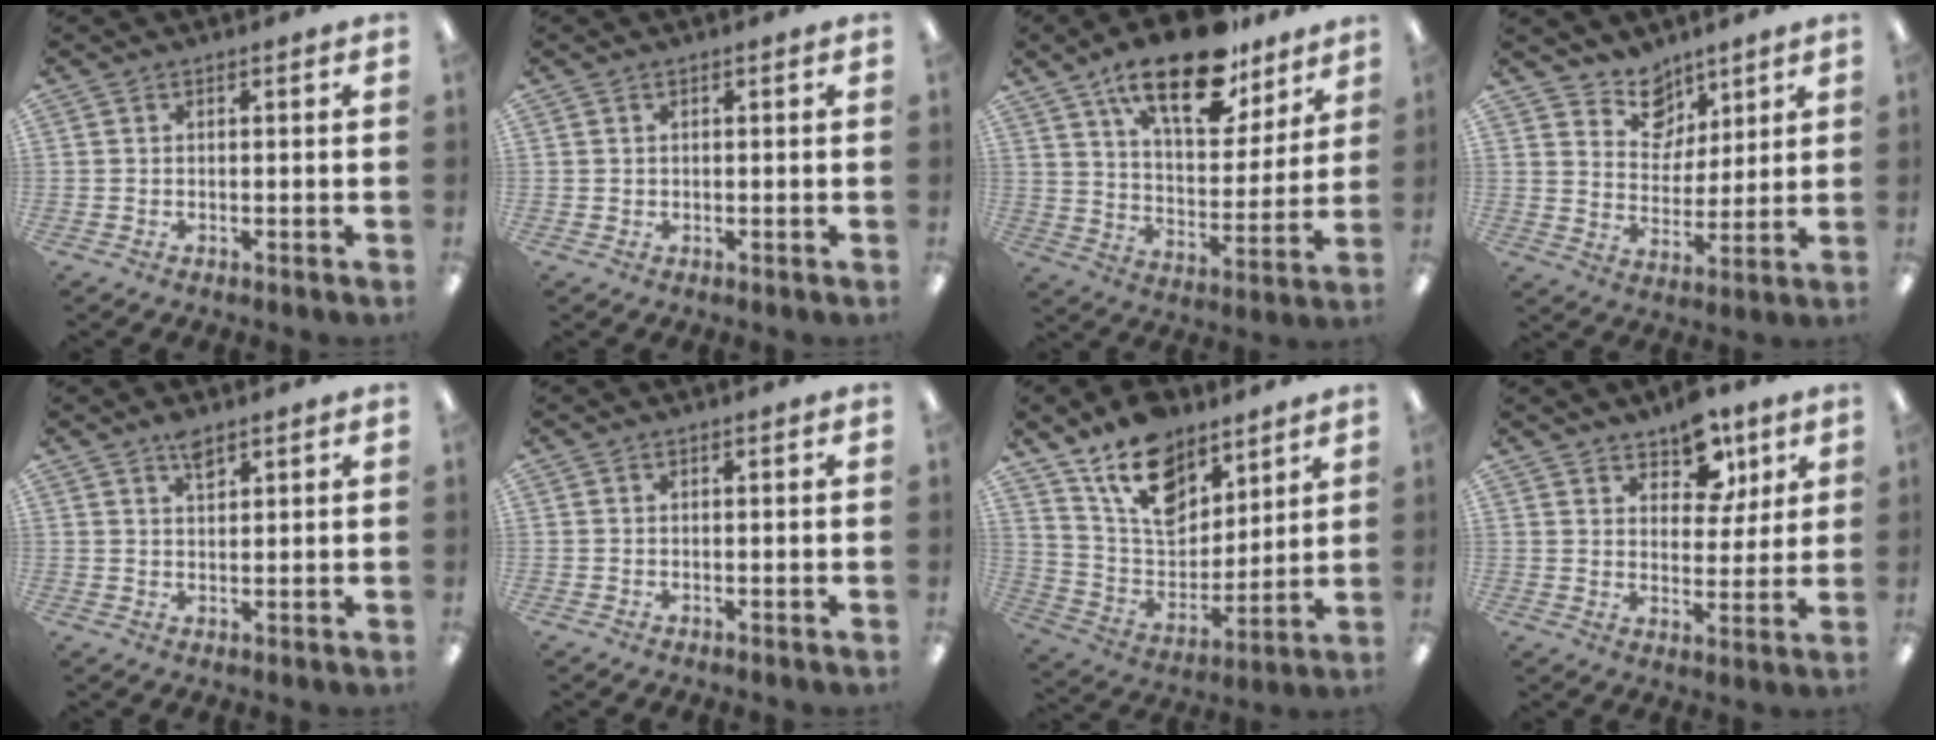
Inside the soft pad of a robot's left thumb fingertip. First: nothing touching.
{"total": 0.5, "force": [0.2, 0.5, -0.1], "torque": [0.001, 0.003, 0.002]}
{"total": 20.8, "force": [14.1, 8.6, 12.6], "torque": [-0.197, -0.076, 0.237]}
{"total": 9.7, "force": [7.4, 6.1, 1.4], "torque": [-0.026, -0.056, 0.141]}
{"total": 3.3, "force": [2.4, 1.3, 1.9], "torque": [-0.027, -0.006, 0.039]}
{"total": 0.0}
{"total": 16.1, "force": [11.2, 9.1, 7.1], "torque": [-0.132, -0.058, 0.209]}
{"total": 9.9, "force": [7.0, 5.6, 4.1], "torque": [-0.044, -0.040, 0.124]}